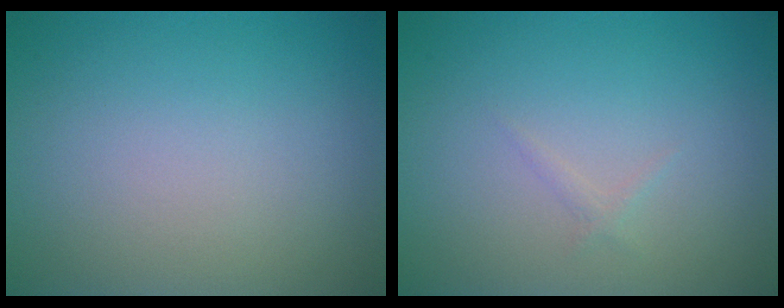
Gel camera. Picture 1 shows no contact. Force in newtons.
{"total": 0.5, "press": 0.5, "slide": 0.0}